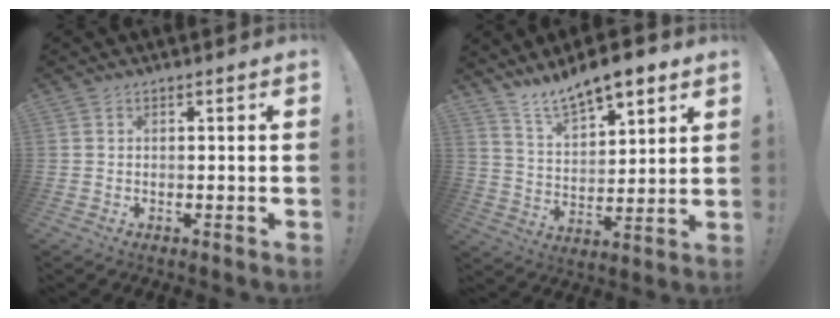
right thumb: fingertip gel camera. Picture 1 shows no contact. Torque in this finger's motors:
{"motor_torque": [-0.15, 0.21, 0.20, 0.12, 0.10]}